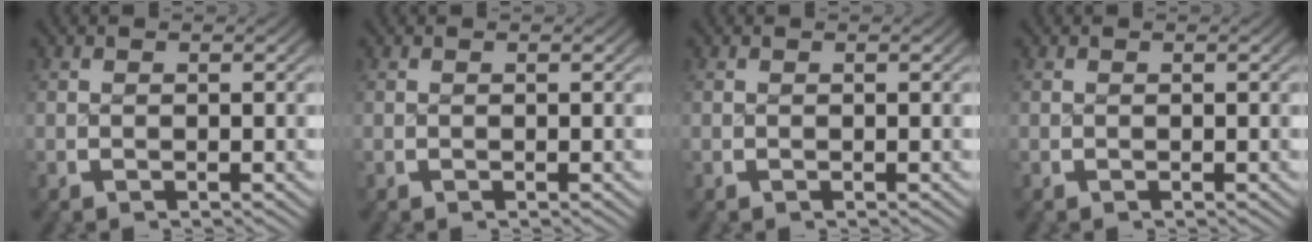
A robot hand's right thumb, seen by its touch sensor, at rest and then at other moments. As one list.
[{"total": 0.0}, {"total": 0.0}, {"total": 0.0}]